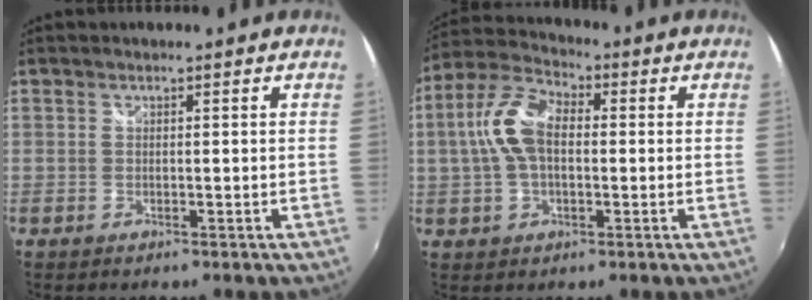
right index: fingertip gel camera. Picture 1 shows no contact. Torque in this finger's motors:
{"motor_torque": [0.57, -0.24, 0.47, 0.18]}